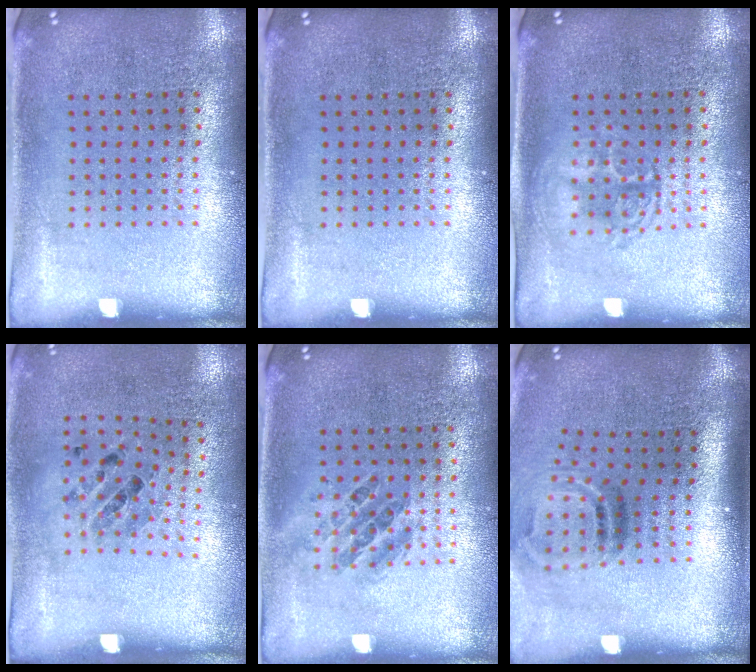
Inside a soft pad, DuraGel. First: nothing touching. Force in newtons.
{"total": 0.0}
{"total": 1.3, "press": 1.3, "slide": 0.2}
{"total": 1.0, "press": 0.8, "slide": 0.6}
{"total": 0.9, "press": 0.8, "slide": 0.4}
{"total": 2.0, "press": 1.2, "slide": 1.6}